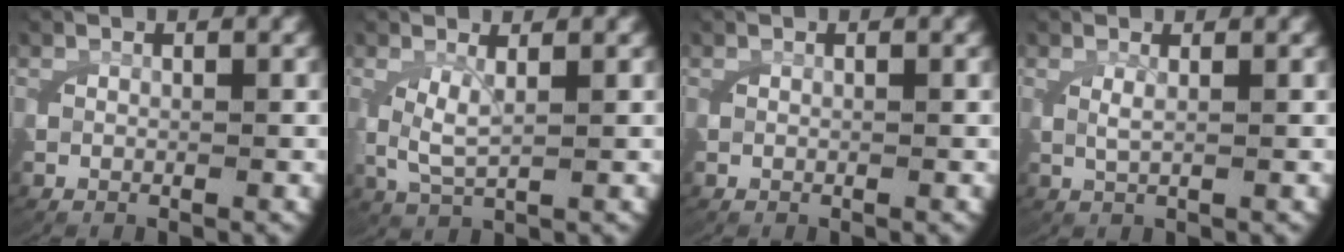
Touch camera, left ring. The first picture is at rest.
{"total": 3.3, "force": [0.6, 1.7, 2.7], "torque": [-0.078, -0.013, 0.022]}
{"total": 0.0}
{"total": 1.3, "force": [0.6, -0.1, 1.2], "torque": [-0.028, -0.004, 0.016]}